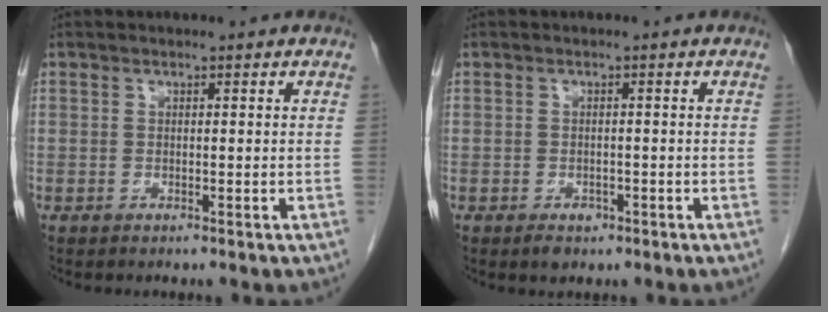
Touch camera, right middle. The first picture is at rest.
{"total": 2.0, "force": [-1.3, 1.2, 1.0], "torque": [-0.016, 0.001, -0.012]}